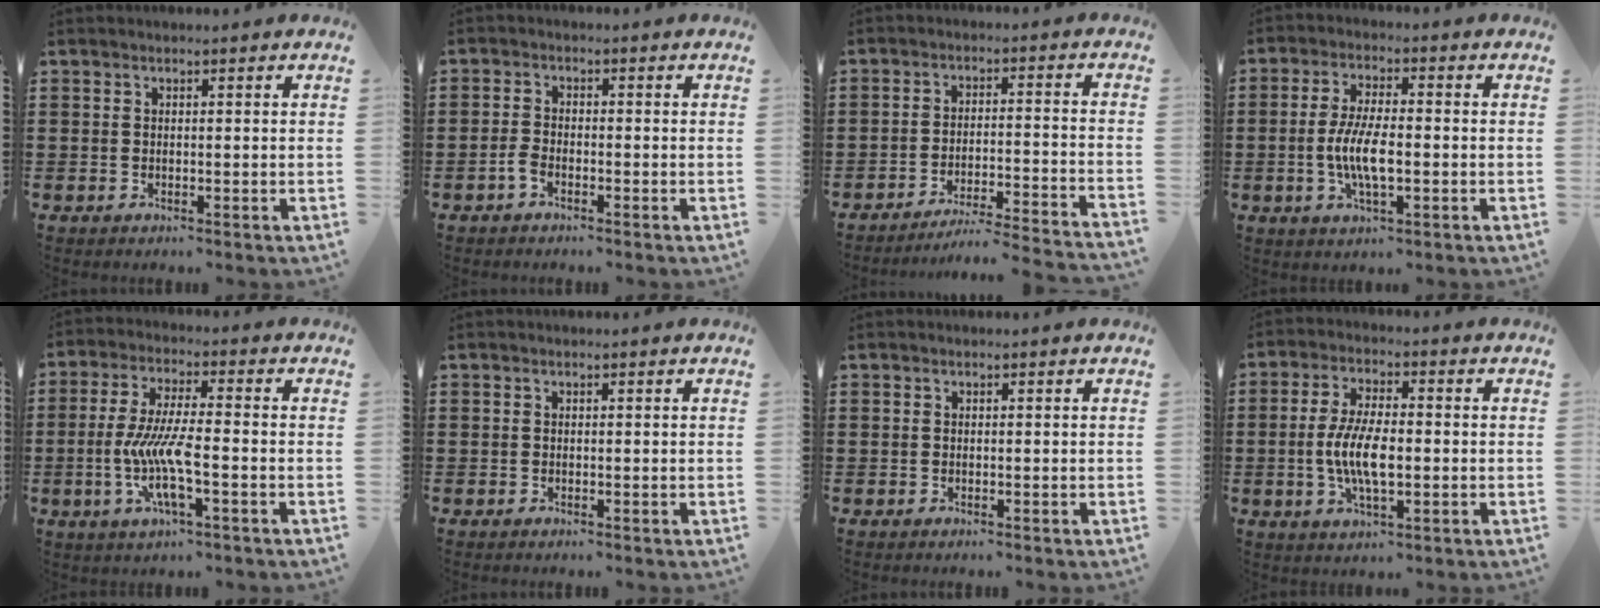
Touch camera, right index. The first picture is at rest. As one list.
[{"total": 2.0, "force": [-1.3, 0.8, 1.3], "torque": [-0.033, 0.000, -0.027]}, {"total": 4.7, "force": [-4.4, -0.7, 1.5], "torque": [-0.038, -0.021, -0.092]}, {"total": 6.9, "force": [-1.3, 2.2, 6.4], "torque": [-0.144, -0.006, -0.032]}, {"total": 8.5, "force": [-2.5, 1.9, 7.9], "torque": [-0.173, -0.012, -0.054]}, {"total": 0.0}, {"total": 0.0}, {"total": 7.8, "force": [-1.1, 3.2, 7.0], "torque": [-0.156, -0.004, -0.027]}]